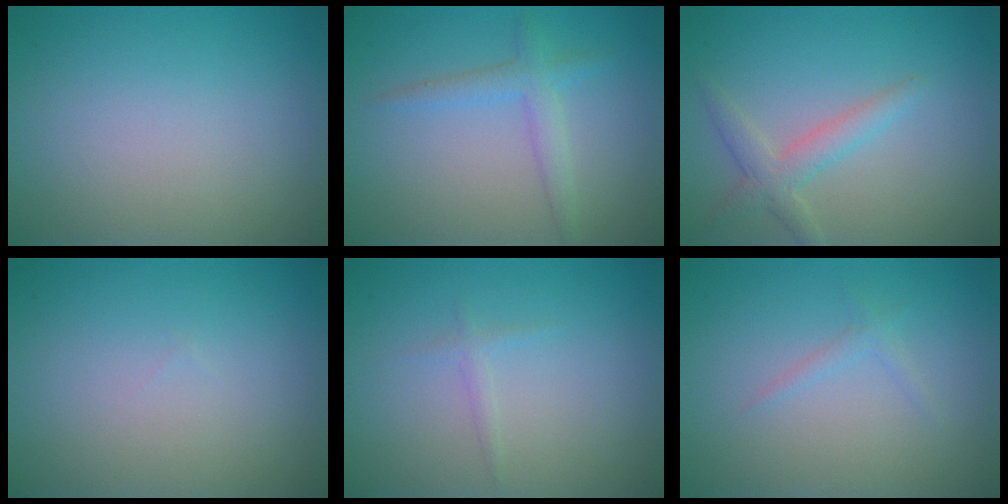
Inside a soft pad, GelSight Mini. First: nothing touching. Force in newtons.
{"total": 2.3, "press": 2.3, "slide": 0.2}
{"total": 2.5, "press": 2.5, "slide": 0.1}
{"total": 0.0}
{"total": 0.8, "press": 0.8, "slide": 0.0}
{"total": 0.8, "press": 0.8, "slide": 0.0}